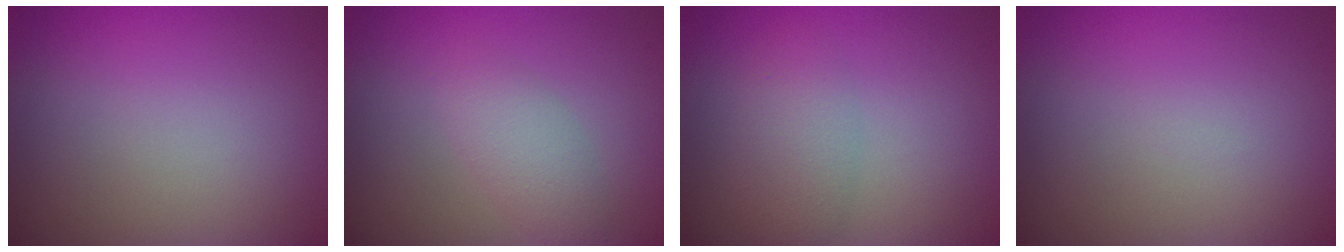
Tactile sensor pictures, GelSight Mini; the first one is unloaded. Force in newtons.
{"total": 2.4, "press": 2.4, "slide": 0.1}
{"total": 2.8, "press": 2.8, "slide": 0.1}
{"total": 0.0}